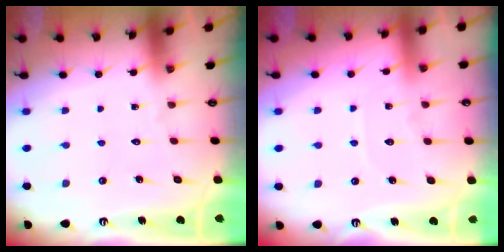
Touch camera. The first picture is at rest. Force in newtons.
{"total": 4.0, "press": 3.9, "slide": 0.5}